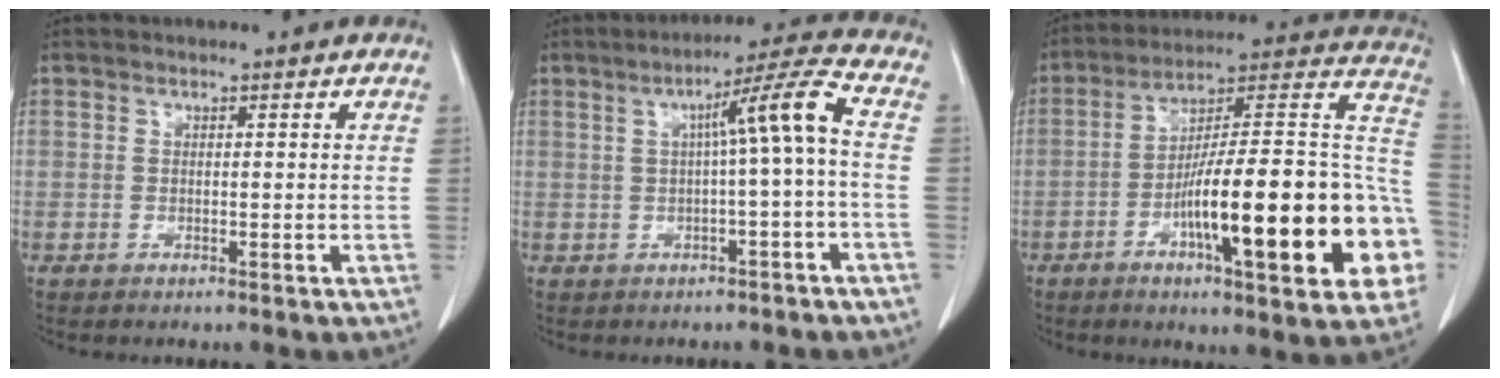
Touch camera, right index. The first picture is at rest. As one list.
[{"total": 7.8, "force": [0.0, -0.4, 7.8], "torque": [-0.120, 0.023, 0.001]}, {"total": 28.4, "force": [-7.8, 4.3, 26.9], "torque": [-0.314, 0.010, -0.120]}]